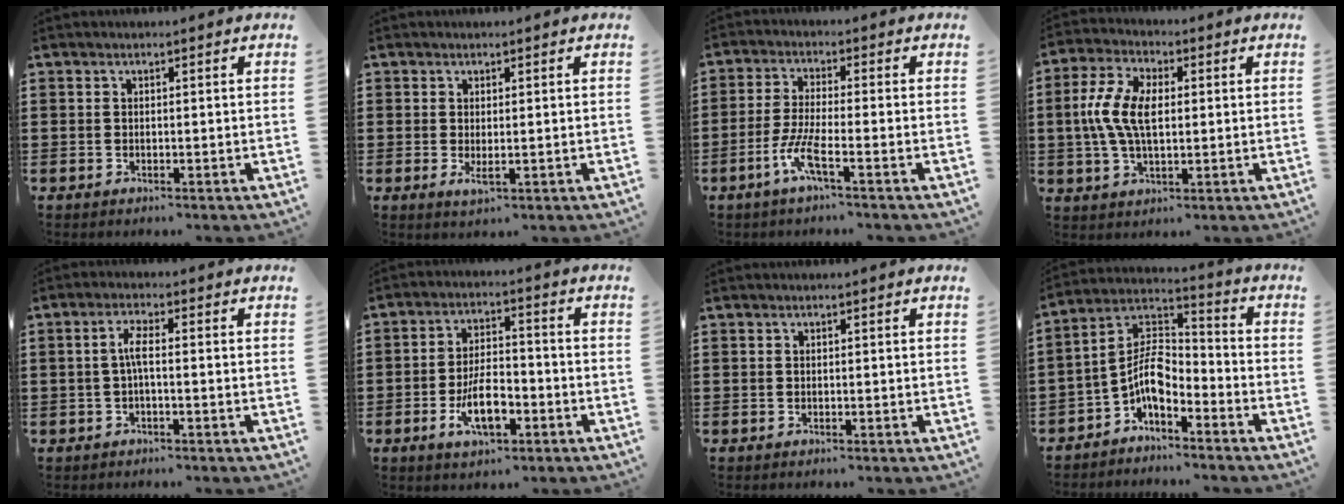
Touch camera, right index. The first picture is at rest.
{"total": 1.9, "force": [0.0, 0.6, 1.8], "torque": [-0.033, -0.003, 0.001]}
{"total": 5.7, "force": [-3.1, 0.6, 4.8], "torque": [-0.114, -0.013, -0.064]}
{"total": 8.2, "force": [0.4, 4.3, 6.9], "torque": [-0.162, 0.006, -0.002]}
{"total": 3.1, "force": [-0.5, 0.7, 3.0], "torque": [-0.064, 0.000, -0.013]}
{"total": 7.4, "force": [-2.9, 3.3, 5.9], "torque": [-0.116, 0.002, -0.052]}
{"total": 0.0}
{"total": 7.4, "force": [-3.5, 3.7, 5.4], "torque": [-0.129, -0.009, -0.076]}